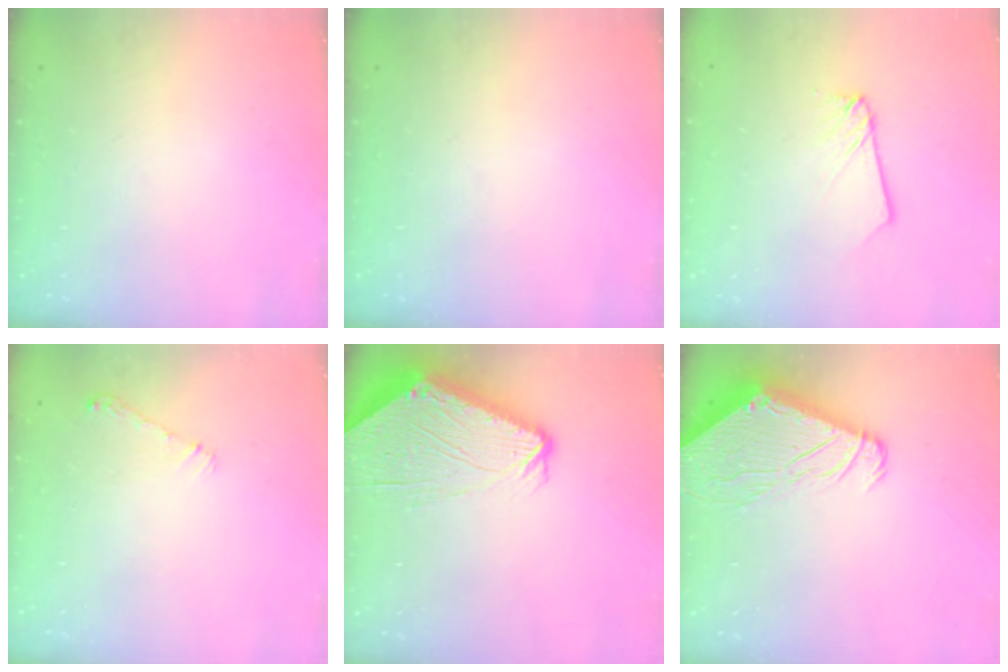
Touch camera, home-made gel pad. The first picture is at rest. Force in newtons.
{"total": 0.0}
{"total": 2.7, "press": 2.7, "slide": 0.3}
{"total": 4.8, "press": 4.8, "slide": 0.8}
{"total": 8.6, "press": 8.6, "slide": 0.6}
{"total": 10.1, "press": 10.0, "slide": 1.1}